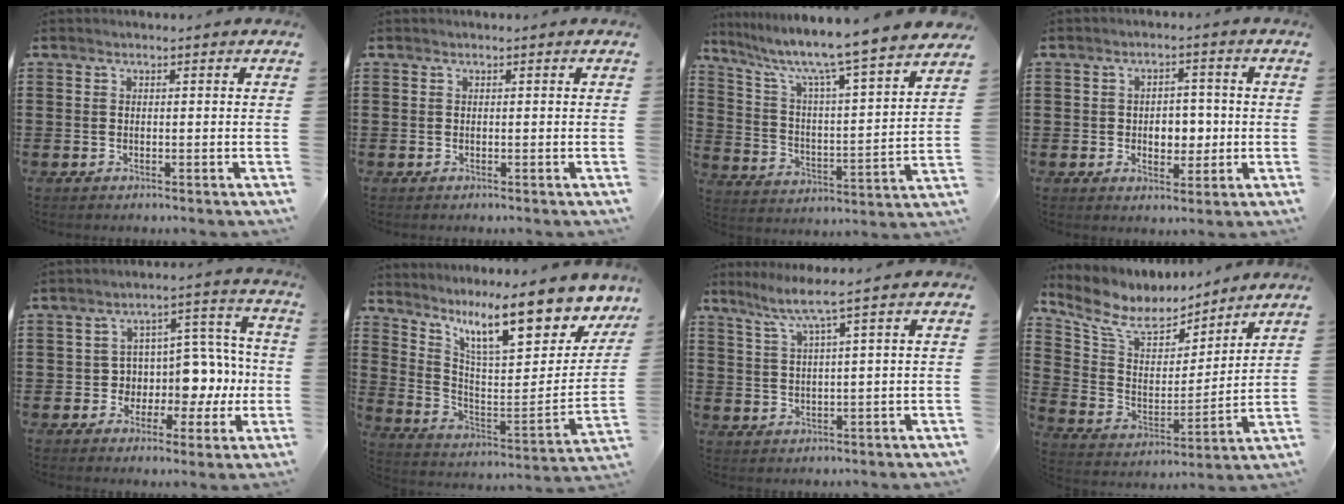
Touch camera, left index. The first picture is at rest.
{"total": 0.0}
{"total": 7.8, "force": [6.6, -0.4, 4.0], "torque": [-0.107, -0.059, 0.100]}
{"total": 4.4, "force": [-0.5, 3.2, 3.0], "torque": [-0.042, 0.000, -0.021]}
{"total": 7.4, "force": [0.0, 6.5, 3.6], "torque": [-0.071, -0.006, 0.003]}
{"total": 12.8, "force": [8.7, 2.7, 9.0], "torque": [-0.170, -0.057, 0.141]}
{"total": 4.3, "force": [2.6, -0.8, 3.3], "torque": [-0.076, -0.011, 0.040]}
{"total": 8.8, "force": [7.0, 4.0, 3.3], "torque": [-0.107, -0.039, 0.123]}